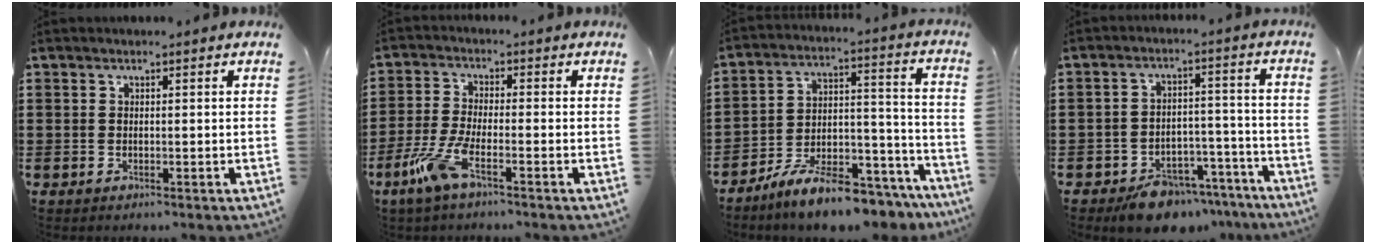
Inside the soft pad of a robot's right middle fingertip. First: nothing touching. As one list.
[{"total": 6.8, "force": [-3.8, 1.5, 5.5], "torque": [-0.135, -0.018, -0.073]}, {"total": 10.0, "force": [-8.8, 1.3, 4.5], "torque": [-0.075, 0.022, -0.166]}, {"total": 7.2, "force": [-6.4, 2.6, 2.2], "torque": [-0.023, 0.032, -0.114]}]